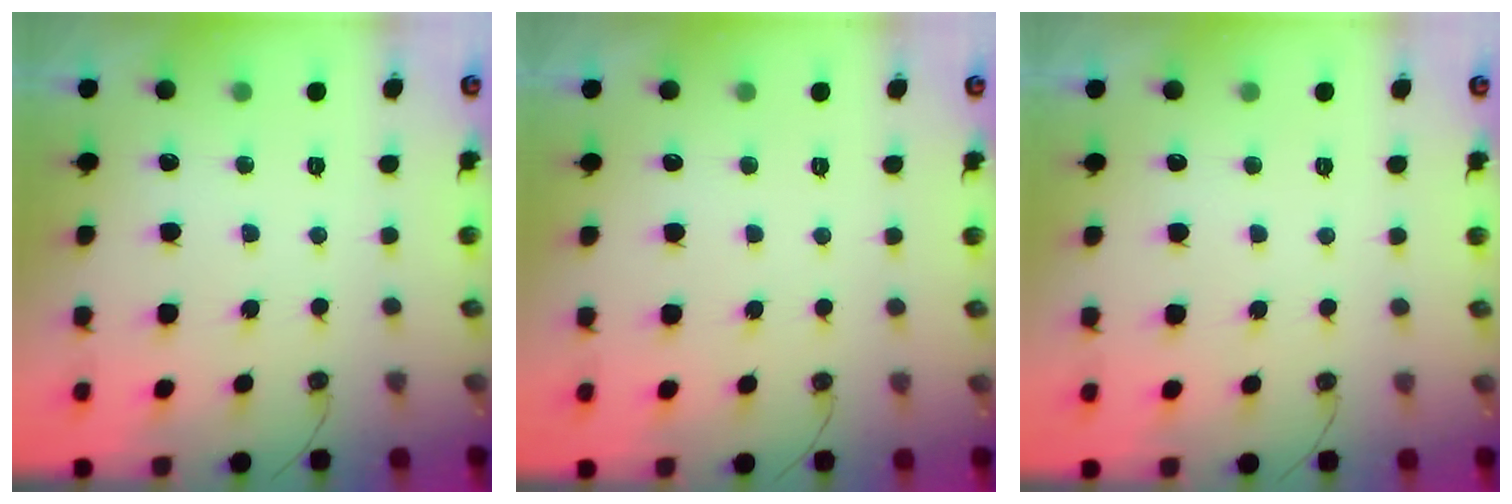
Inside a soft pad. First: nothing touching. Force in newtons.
{"total": 0.0}
{"total": 0.0}